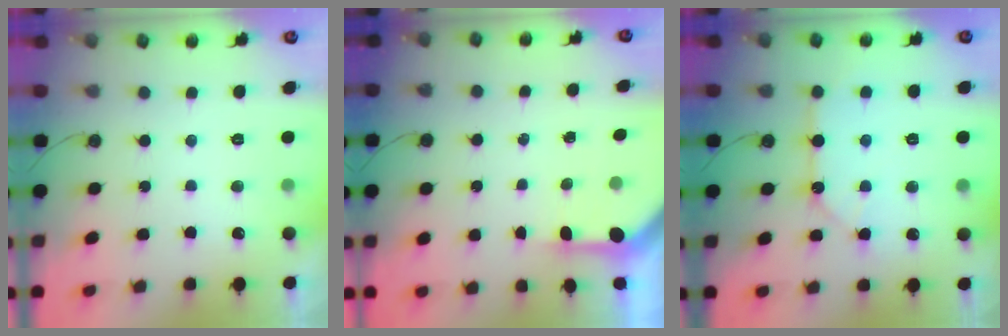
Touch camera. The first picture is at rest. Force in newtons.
{"total": 3.0, "press": 3.0, "slide": 0.2}
{"total": 10.7, "press": 10.6, "slide": 1.3}